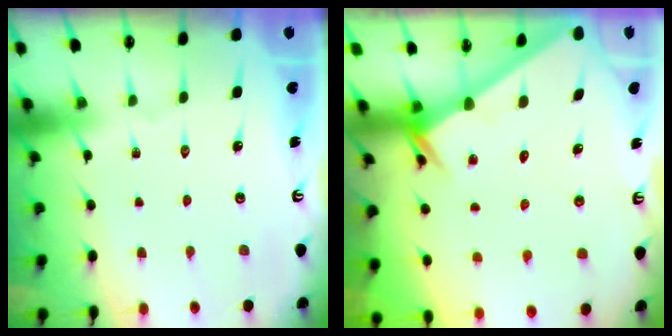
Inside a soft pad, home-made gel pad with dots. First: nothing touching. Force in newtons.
{"total": 2.6, "press": 2.6, "slide": 0.0}